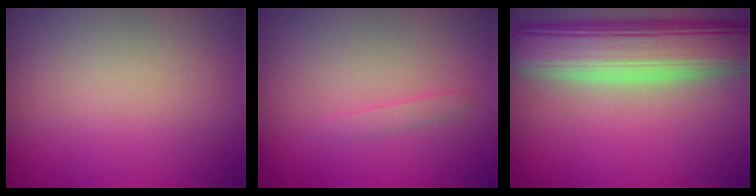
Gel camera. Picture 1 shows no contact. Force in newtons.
{"total": 0.8, "press": 0.8, "slide": 0.0}
{"total": 9.9, "press": 9.8, "slide": 1.1}